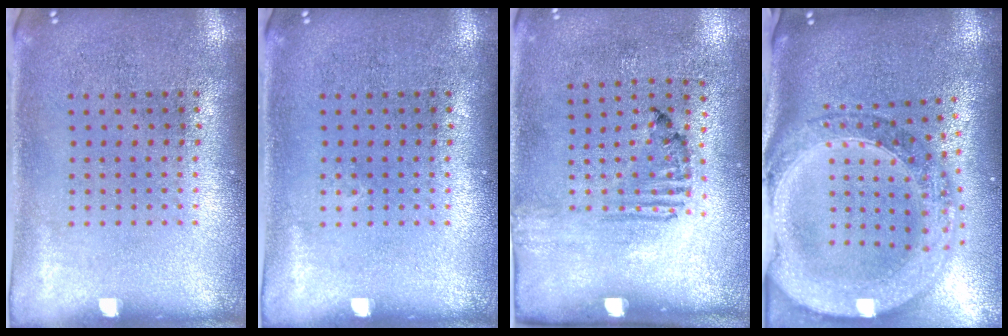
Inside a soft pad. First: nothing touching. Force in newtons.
{"total": 0.0}
{"total": 1.7, "press": 1.1, "slide": 1.3}
{"total": 2.9, "press": 2.4, "slide": 1.5}